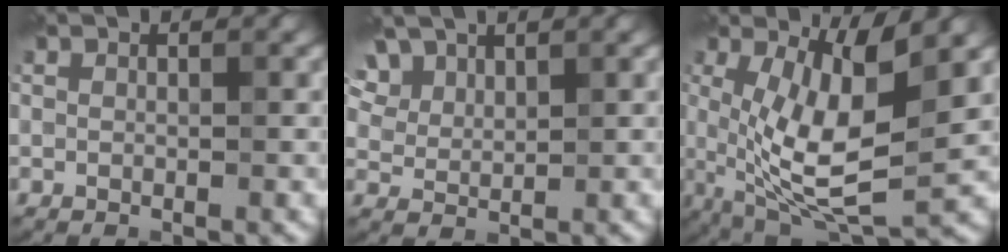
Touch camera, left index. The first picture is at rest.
{"total": 4.7, "force": [3.1, 2.6, 2.4], "torque": [-0.061, 0.007, 0.063]}
{"total": 8.2, "force": [1.0, 2.1, 7.8], "torque": [-0.146, -0.012, 0.021]}